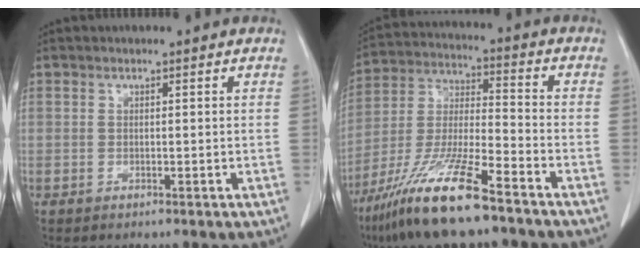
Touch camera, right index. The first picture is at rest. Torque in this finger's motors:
{"motor_torque": [1.07, -1.07, 0.53, 0.21]}